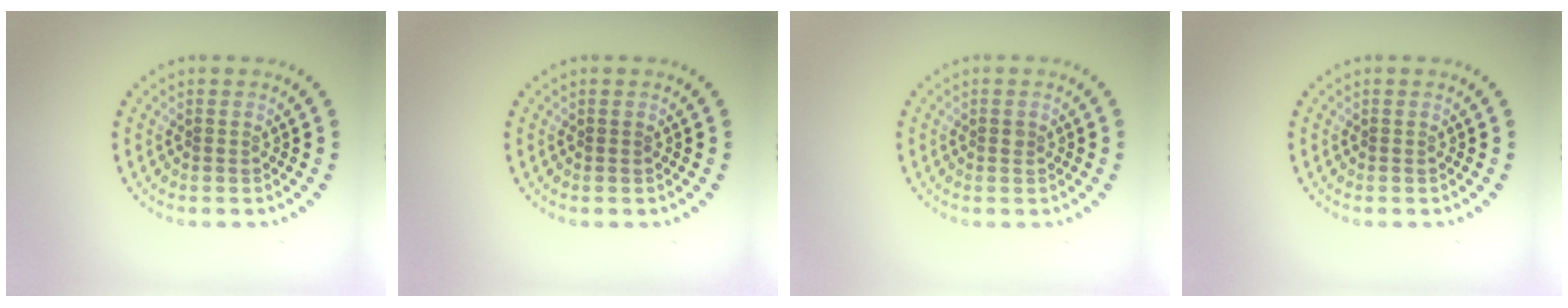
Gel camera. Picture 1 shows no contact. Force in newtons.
{"total": 0.0}
{"total": 0.5, "press": 0.5, "slide": 0.1}
{"total": 0.0}